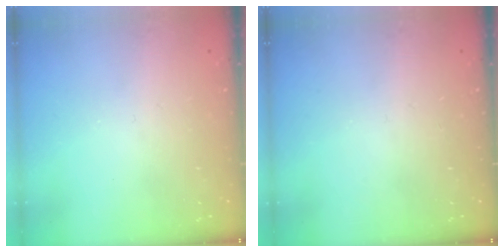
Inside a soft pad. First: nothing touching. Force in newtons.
{"total": 0.0}